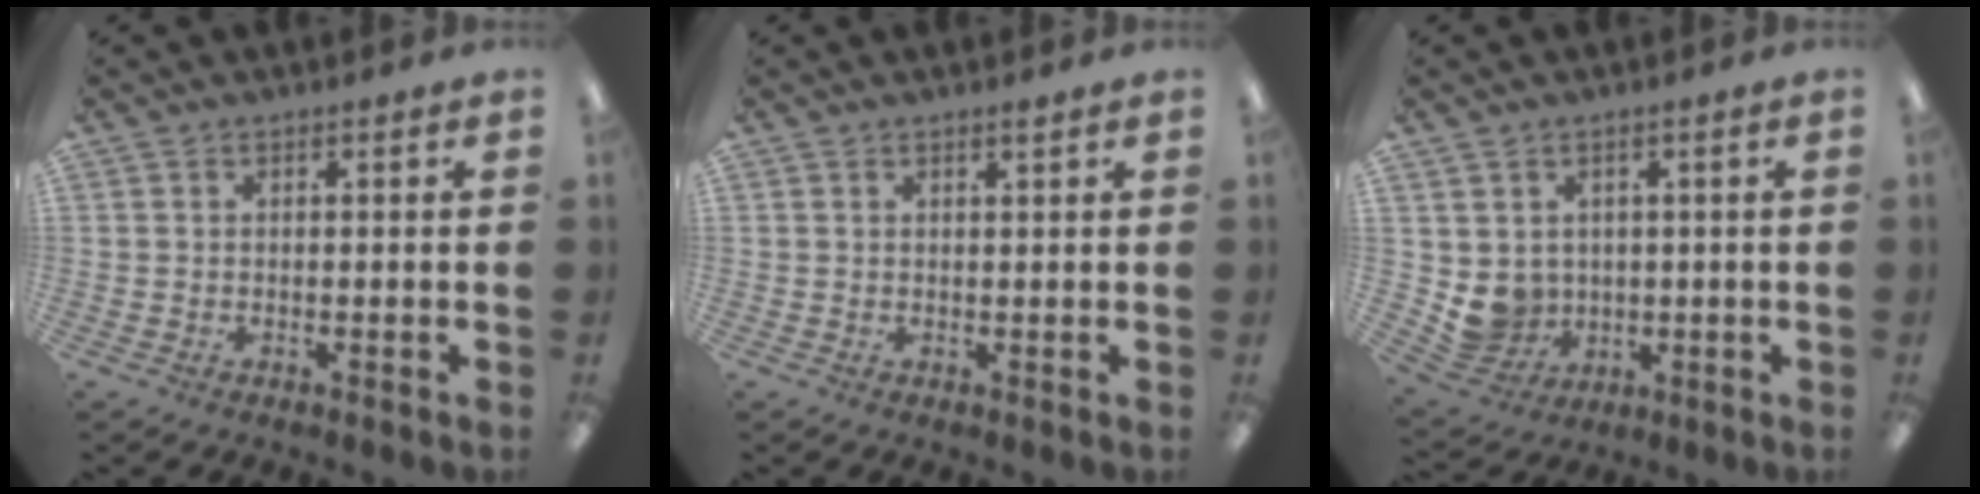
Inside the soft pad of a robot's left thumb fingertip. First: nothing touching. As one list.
[{"total": 1.3, "force": [1.1, 0.0, 0.5], "torque": [-0.011, -0.001, 0.020]}, {"total": 6.3, "force": [1.6, 6.0, 1.1], "torque": [-0.047, -0.014, 0.040]}]